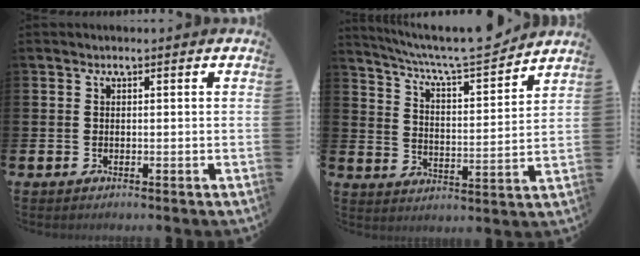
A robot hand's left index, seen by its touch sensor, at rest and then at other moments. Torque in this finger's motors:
{"motor_torque": [-0.10, -0.56, 0.26, 0.10]}